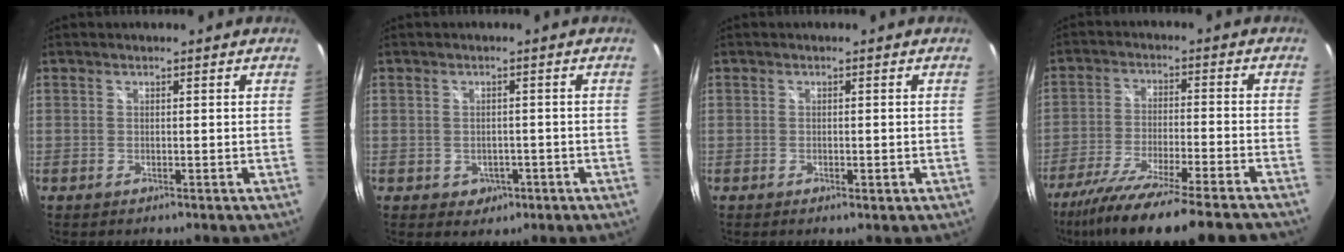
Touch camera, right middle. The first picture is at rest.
{"total": 3.7, "force": [-1.2, 3.2, 1.4], "torque": [-0.035, 0.000, -0.006]}
{"total": 1.3, "force": [-0.6, 0.5, 1.1], "torque": [-0.017, -0.002, -0.008]}
{"total": 18.2, "force": [-15.2, 0.3, 10.0], "torque": [-0.197, -0.050, -0.246]}